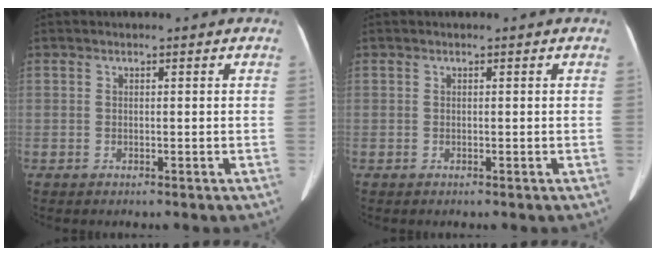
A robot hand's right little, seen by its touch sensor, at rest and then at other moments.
{"total": 0.0}